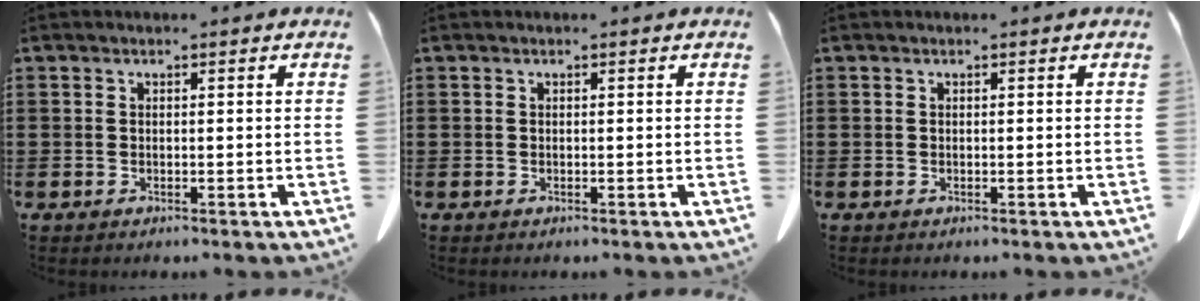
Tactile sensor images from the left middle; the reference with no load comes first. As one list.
[{"total": 0.0}, {"total": 0.0}]